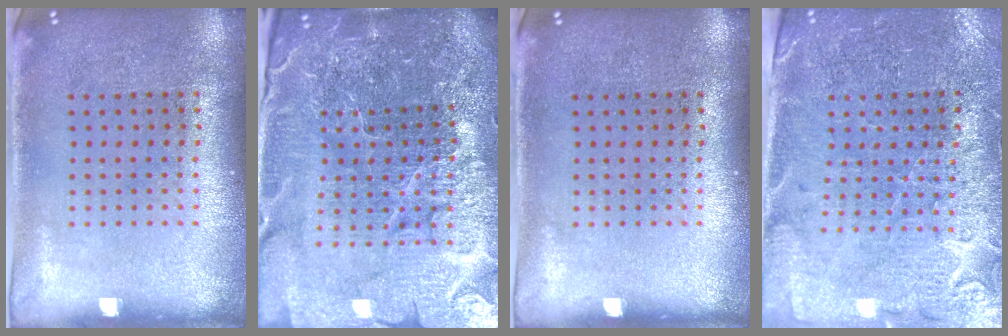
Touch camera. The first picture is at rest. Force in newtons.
{"total": 6.3, "press": 5.6, "slide": 3.0}
{"total": 0.0}
{"total": 3.3, "press": 3.1, "slide": 1.0}